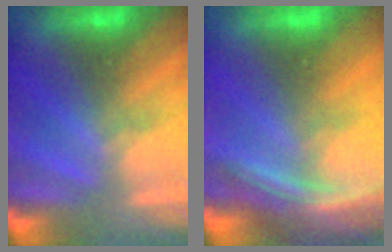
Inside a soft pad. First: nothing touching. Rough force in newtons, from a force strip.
{"total": 3.5}